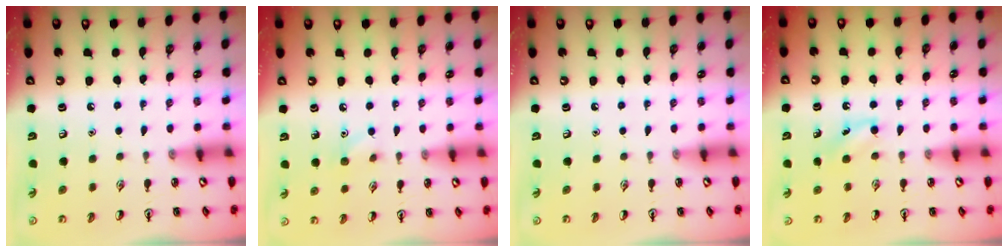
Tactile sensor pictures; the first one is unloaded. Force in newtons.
{"total": 5.4, "press": 5.2, "slide": 1.6}
{"total": 0.0}
{"total": 4.3, "press": 4.1, "slide": 1.3}